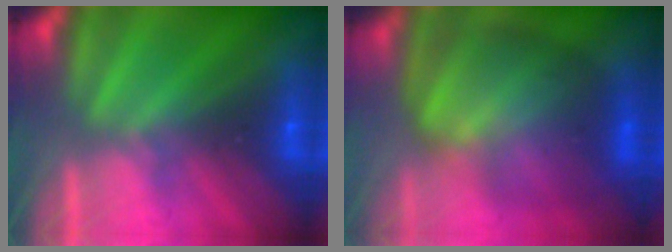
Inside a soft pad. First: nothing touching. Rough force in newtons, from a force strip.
{"total": 7.4}